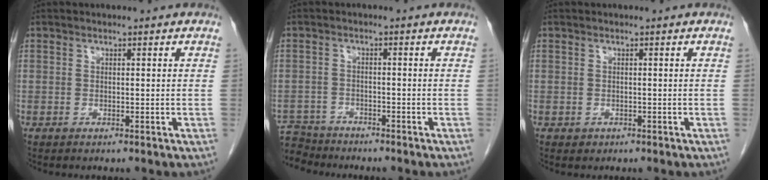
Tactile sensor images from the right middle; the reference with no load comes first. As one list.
[{"total": 5.8, "force": [-5.6, 1.6, -0.5], "torque": [0.010, -0.002, -0.104]}, {"total": 0.6, "force": [-0.2, 0.5, 0.1], "torque": [-0.004, 0.002, 0.000]}]